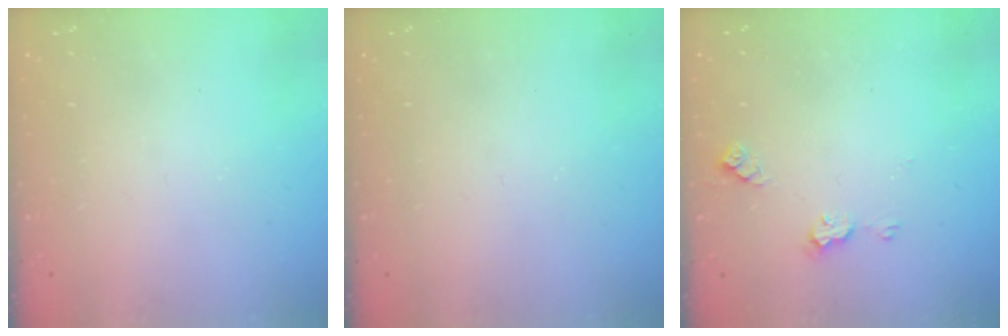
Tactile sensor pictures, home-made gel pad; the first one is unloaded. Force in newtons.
{"total": 0.0}
{"total": 5.1, "press": 5.0, "slide": 0.6}